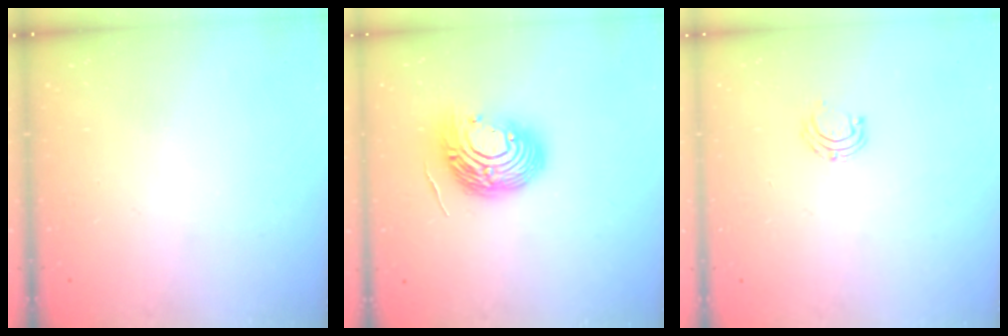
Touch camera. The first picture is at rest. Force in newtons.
{"total": 13.7, "press": 13.6, "slide": 1.8}
{"total": 4.7, "press": 4.7, "slide": 0.4}